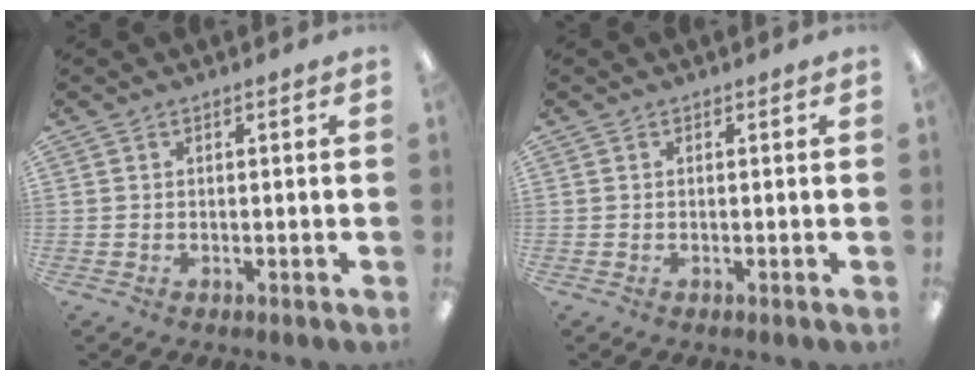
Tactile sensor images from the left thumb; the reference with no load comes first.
{"total": 0.0}